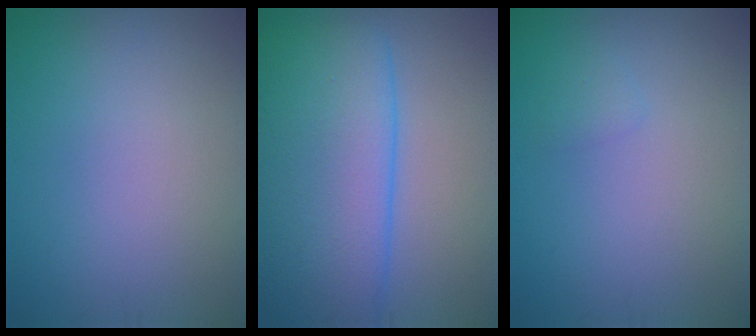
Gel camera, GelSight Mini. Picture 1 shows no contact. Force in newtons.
{"total": 9.3, "press": 9.3, "slide": 0.5}
{"total": 0.6, "press": 0.6, "slide": 0.0}